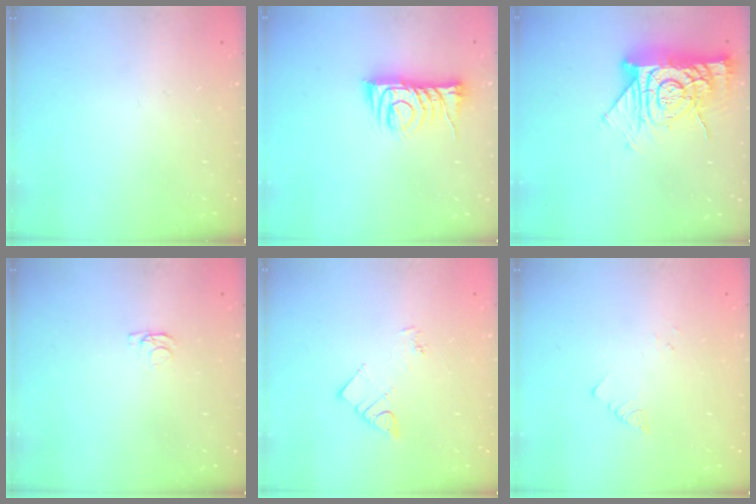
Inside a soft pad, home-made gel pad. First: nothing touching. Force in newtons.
{"total": 9.2, "press": 9.2, "slide": 0.6}
{"total": 15.5, "press": 15.5, "slide": 1.4}
{"total": 1.2, "press": 1.1, "slide": 0.3}
{"total": 3.8, "press": 3.7, "slide": 0.6}
{"total": 1.3, "press": 1.2, "slide": 0.1}